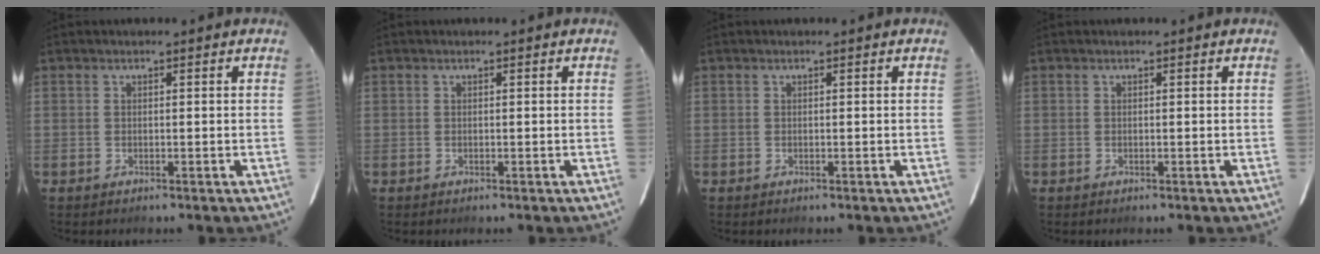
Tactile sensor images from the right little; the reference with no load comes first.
{"total": 0.0}
{"total": 0.0}
{"total": 0.0}